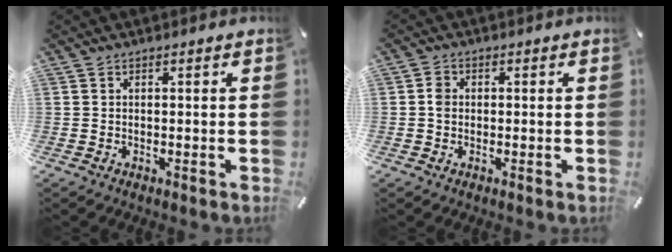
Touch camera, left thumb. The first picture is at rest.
{"total": 2.2, "force": [-0.1, 1.9, 1.0], "torque": [-0.012, 0.004, -0.007]}